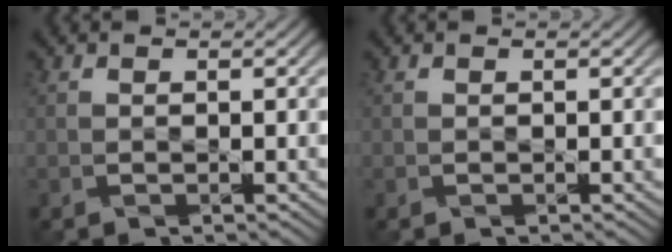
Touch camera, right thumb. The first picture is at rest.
{"total": 0.0}